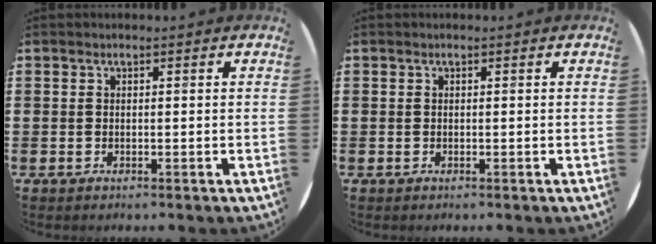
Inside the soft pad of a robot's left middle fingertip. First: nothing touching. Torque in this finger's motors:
{"motor_torque": [0.25, -0.17, -0.25, -0.08]}